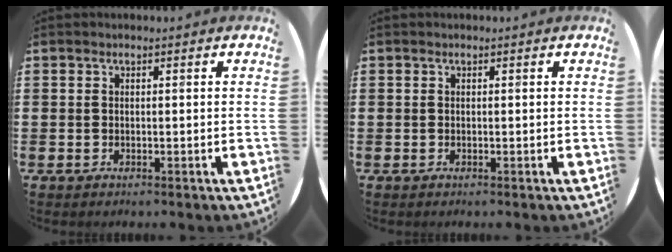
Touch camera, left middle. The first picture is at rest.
{"total": 0.0}